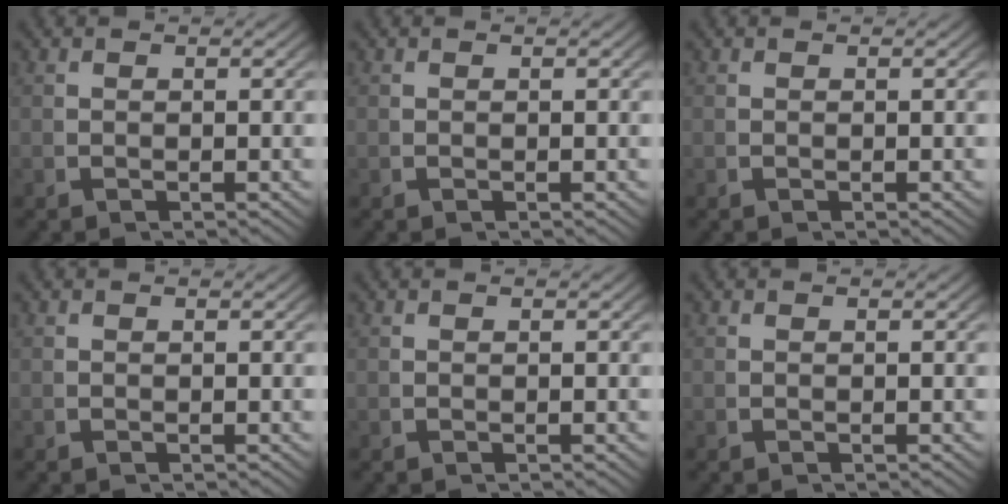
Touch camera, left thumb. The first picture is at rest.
{"total": 0.0}
{"total": 0.0}
{"total": 0.0}
{"total": 0.0}
{"total": 0.0}